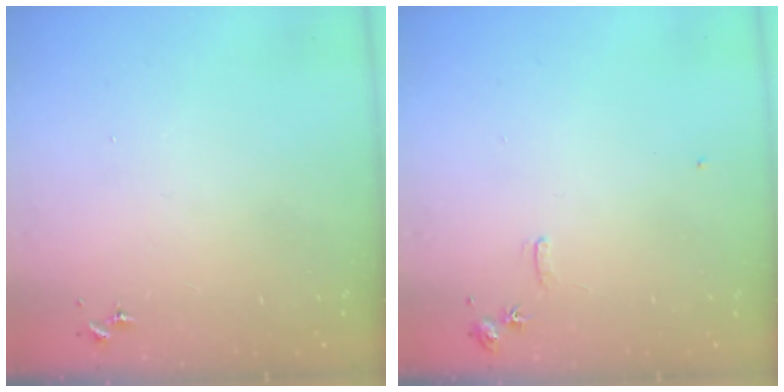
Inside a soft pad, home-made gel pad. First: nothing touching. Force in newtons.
{"total": 6.2, "press": 6.2, "slide": 0.8}